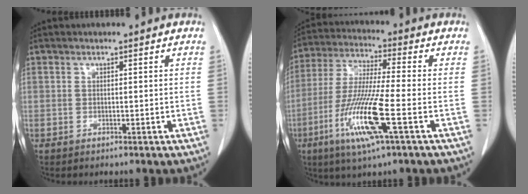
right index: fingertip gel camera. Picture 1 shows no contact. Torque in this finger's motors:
{"motor_torque": [1.77, -0.37, 0.54, 0.14]}